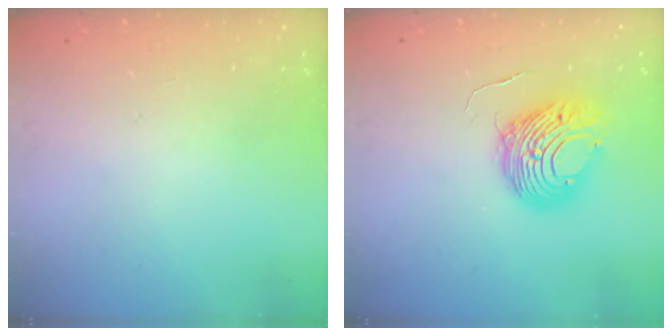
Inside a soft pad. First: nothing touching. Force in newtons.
{"total": 10.6, "press": 10.6, "slide": 0.8}